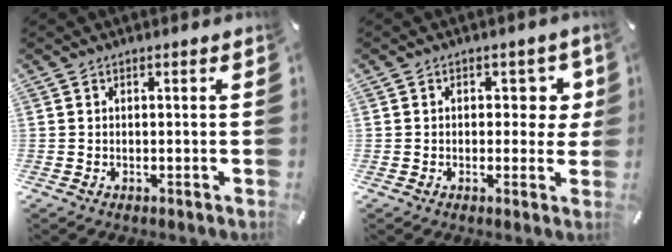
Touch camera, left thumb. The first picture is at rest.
{"total": 5.4, "force": [1.1, 3.7, 3.7], "torque": [-0.029, -0.005, 0.009]}